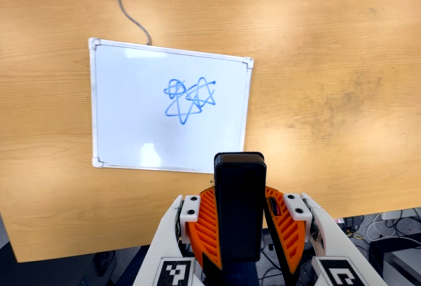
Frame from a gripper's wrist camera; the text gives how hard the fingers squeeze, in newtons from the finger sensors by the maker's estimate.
{"total": 5.5, "left": 4.8, "right": 6.2}